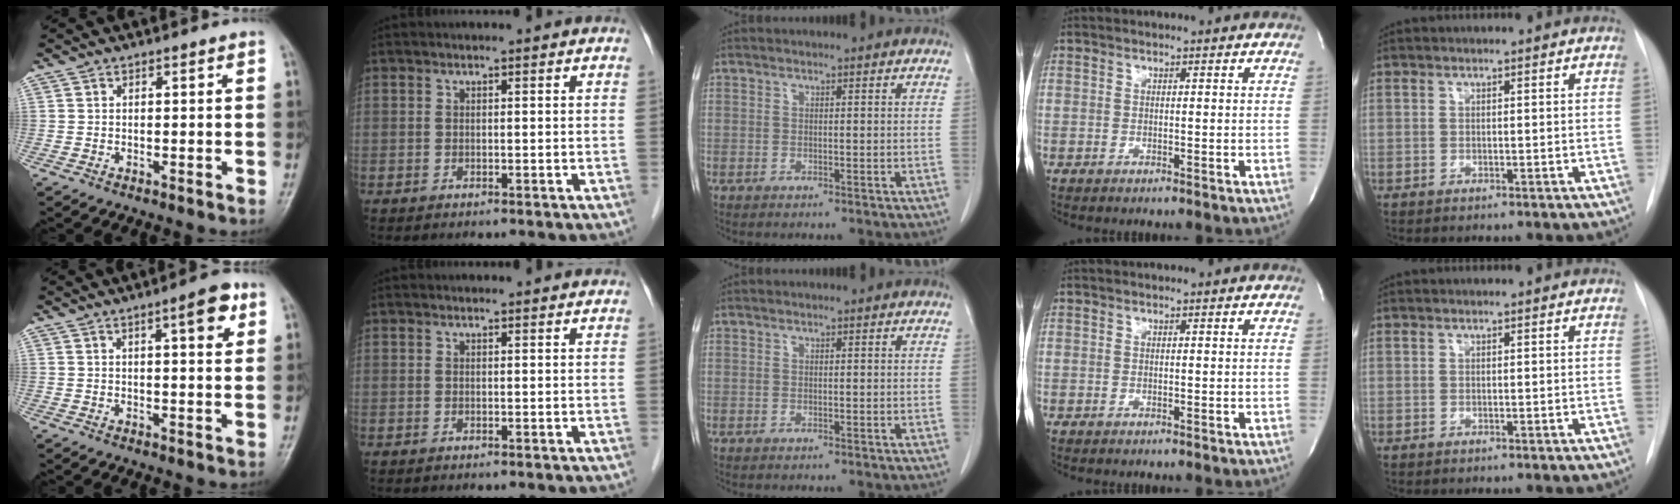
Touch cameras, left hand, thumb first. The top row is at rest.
{"thumb": {"total": 6.2, "force": [2.9, 1.7, 5.2], "torque": [-0.061, -0.010, 0.036]}, "index": {"total": 1.6, "force": [1.6, 0.2, 0.2], "torque": [-0.012, 0.007, 0.014]}}